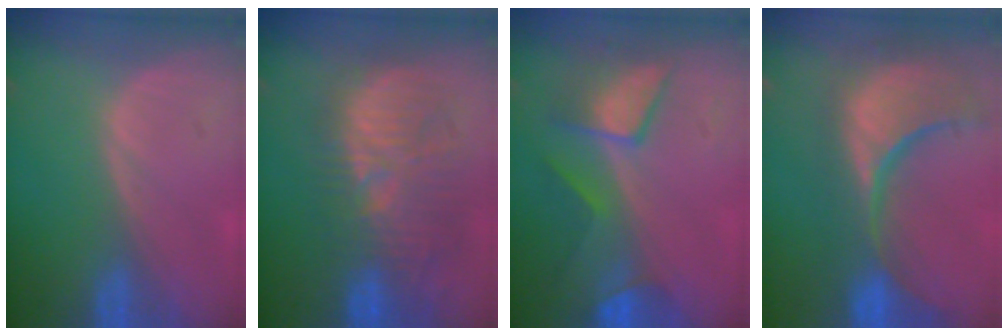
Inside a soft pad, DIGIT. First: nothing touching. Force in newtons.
{"total": 11.4, "press": 11.2, "slide": 2.4}
{"total": 7.5, "press": 7.2, "slide": 2.0}
{"total": 15.2, "press": 12.2, "slide": 9.2}